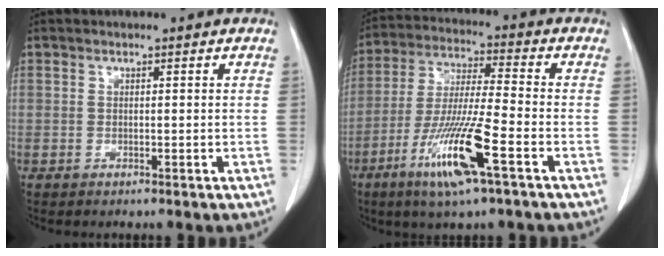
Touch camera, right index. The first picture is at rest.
{"total": 13.4, "force": [-6.3, 0.3, 11.9], "torque": [-0.240, -0.024, -0.117]}